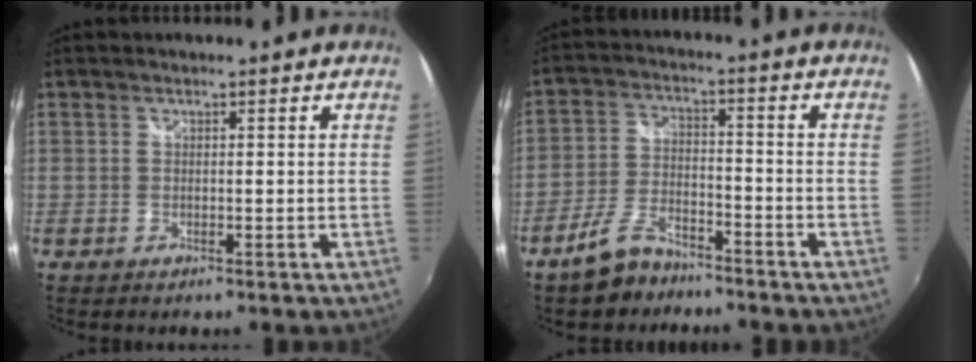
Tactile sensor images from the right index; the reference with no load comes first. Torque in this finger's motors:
{"motor_torque": [0.91, 0.10, 0.16, 0.02]}